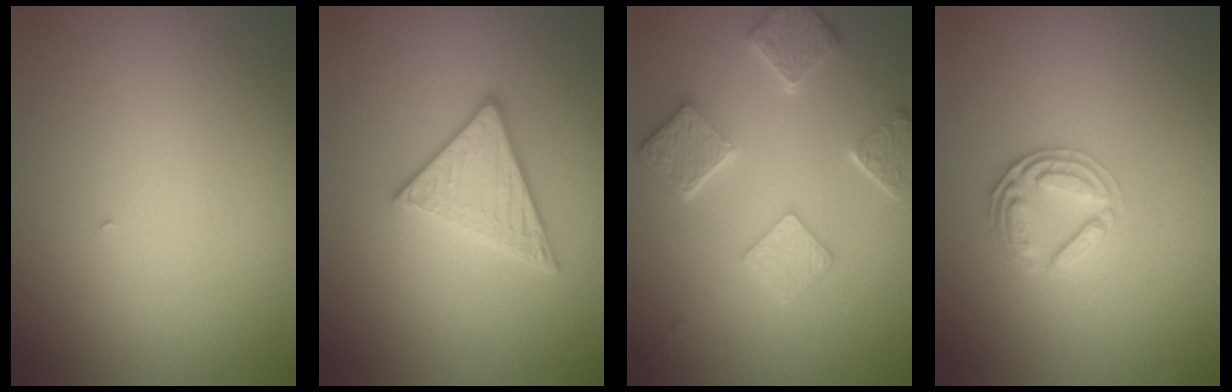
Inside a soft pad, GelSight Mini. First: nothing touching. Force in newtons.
{"total": 3.0, "press": 2.9, "slide": 0.6}
{"total": 5.7, "press": 4.5, "slide": 3.5}
{"total": 2.7, "press": 2.5, "slide": 1.0}